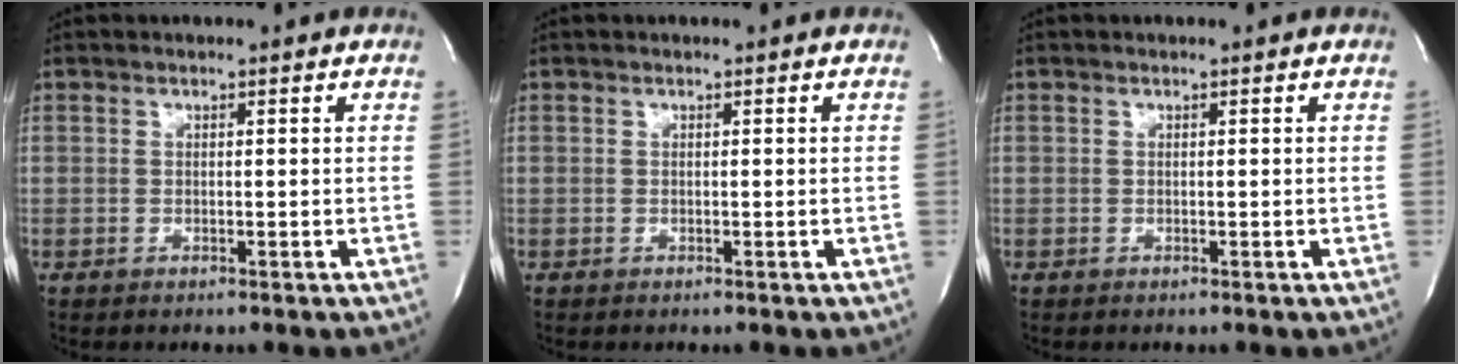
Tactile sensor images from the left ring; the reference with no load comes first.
{"total": 0.0}
{"total": 0.0}